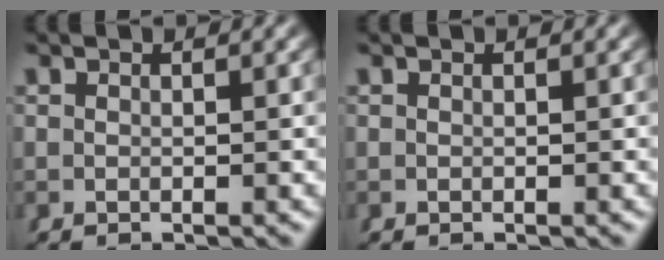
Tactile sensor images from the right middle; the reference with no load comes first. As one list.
[{"total": 0.0}]